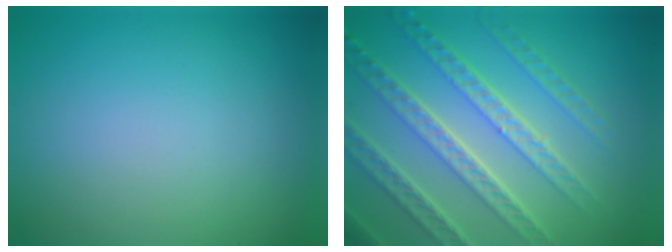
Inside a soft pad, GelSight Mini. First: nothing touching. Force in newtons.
{"total": 7.5, "press": 5.5, "slide": 5.2}